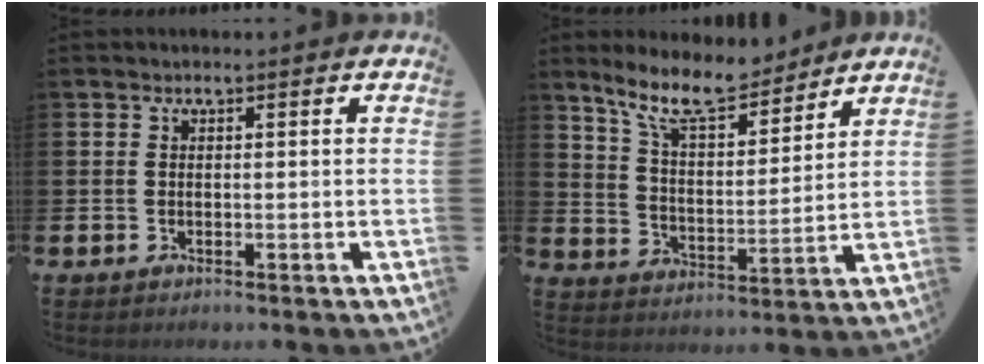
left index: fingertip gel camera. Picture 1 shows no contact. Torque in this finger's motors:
{"motor_torque": [0.31, -0.31, 0.73, 0.21]}